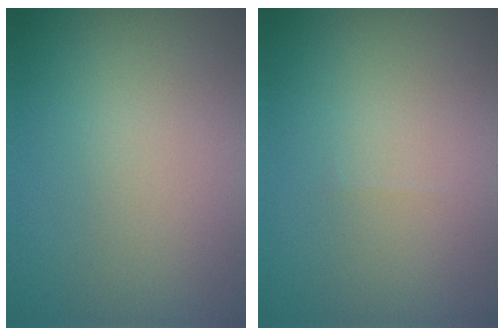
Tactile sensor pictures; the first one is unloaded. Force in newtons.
{"total": 0.0}